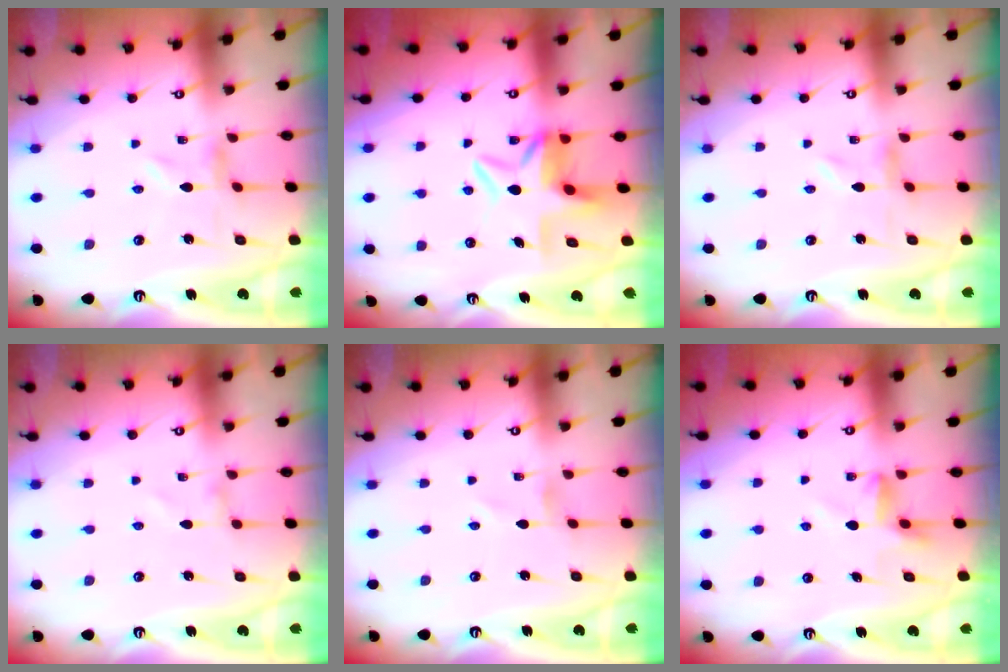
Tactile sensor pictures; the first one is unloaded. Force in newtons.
{"total": 6.6, "press": 6.2, "slide": 2.3}
{"total": 0.5, "press": 0.4, "slide": 0.3}
{"total": 1.2, "press": 1.2, "slide": 0.0}
{"total": 0.0}
{"total": 3.2, "press": 3.0, "slide": 0.9}